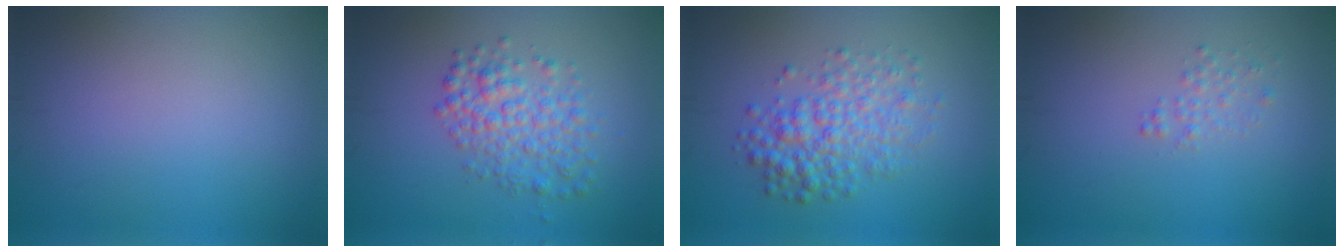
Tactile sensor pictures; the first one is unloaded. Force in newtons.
{"total": 3.9, "press": 3.9, "slide": 0.2}
{"total": 4.5, "press": 4.5, "slide": 0.0}
{"total": 1.1, "press": 1.1, "slide": 0.0}